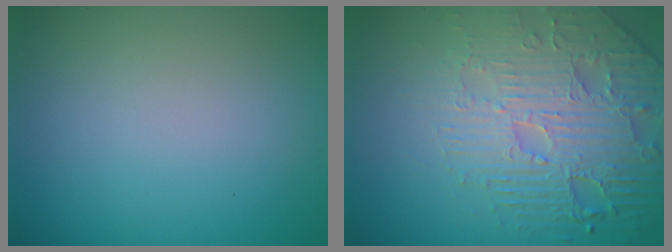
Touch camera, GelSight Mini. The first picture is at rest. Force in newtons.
{"total": 6.0, "press": 5.2, "slide": 3.0}